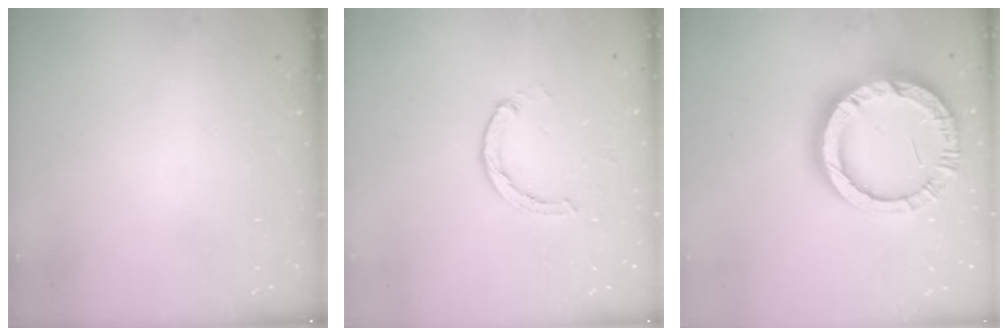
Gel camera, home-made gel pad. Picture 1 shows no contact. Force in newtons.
{"total": 1.8, "press": 1.8, "slide": 0.2}
{"total": 18.9, "press": 18.9, "slide": 1.7}